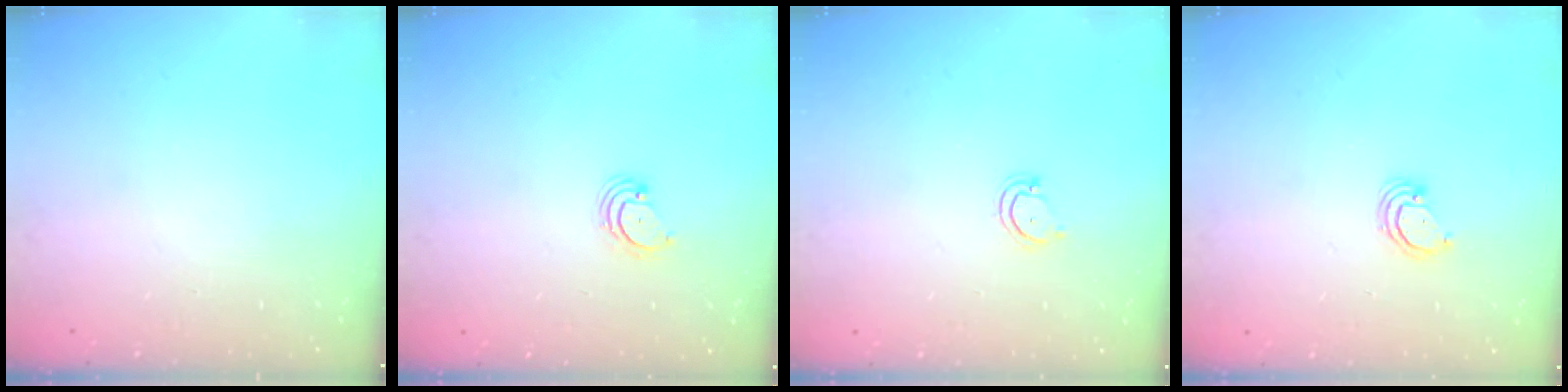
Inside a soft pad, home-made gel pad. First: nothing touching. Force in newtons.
{"total": 2.7, "press": 2.7, "slide": 0.3}
{"total": 3.8, "press": 3.8, "slide": 0.2}
{"total": 3.1, "press": 3.1, "slide": 0.3}